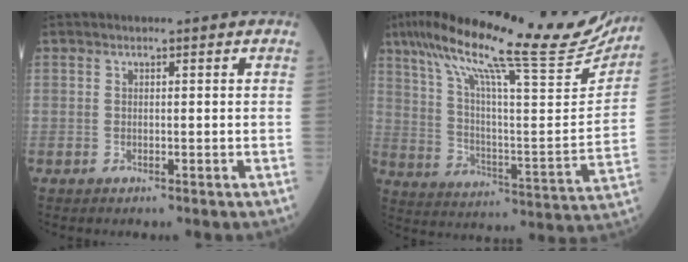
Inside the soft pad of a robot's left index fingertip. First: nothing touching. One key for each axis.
{"total": 29.2, "fx": 23.7, "fy": 3.2, "fz": 16.7, "tx": -0.285, "ty": -0.010, "tz": 0.337}